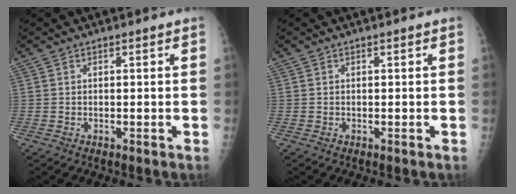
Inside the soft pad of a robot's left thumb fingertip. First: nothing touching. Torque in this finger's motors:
{"motor_torque": [0.02, 0.02, -0.05, -0.09, 0.00]}